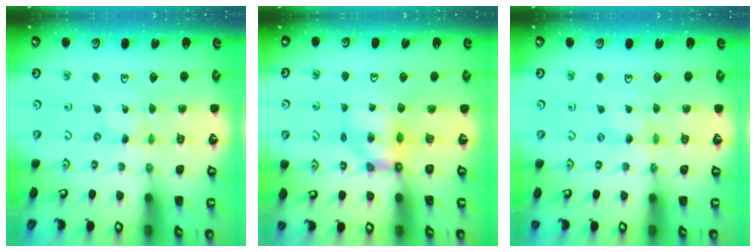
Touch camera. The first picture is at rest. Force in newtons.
{"total": 6.1, "press": 6.1, "slide": 0.2}
{"total": 0.7, "press": 0.7, "slide": 0.2}